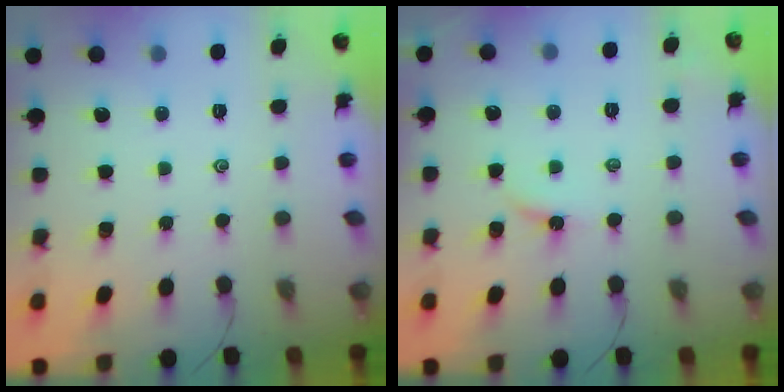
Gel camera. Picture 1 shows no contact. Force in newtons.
{"total": 2.6, "press": 2.6, "slide": 0.4}